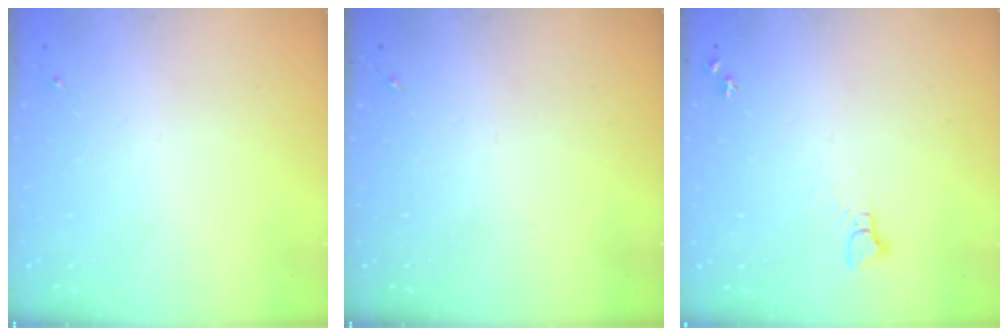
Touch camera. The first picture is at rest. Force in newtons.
{"total": 0.0}
{"total": 3.8, "press": 3.8, "slide": 0.4}